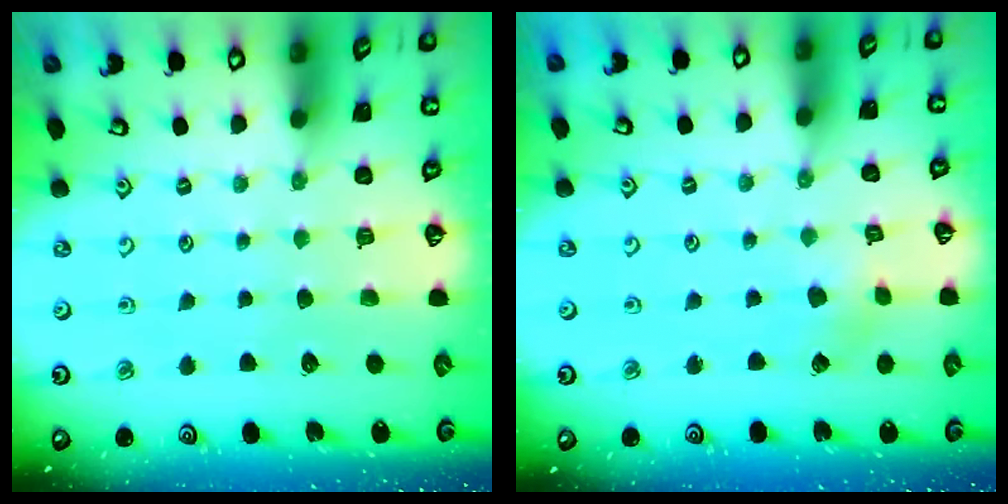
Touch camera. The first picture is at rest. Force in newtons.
{"total": 2.6, "press": 2.6, "slide": 0.3}